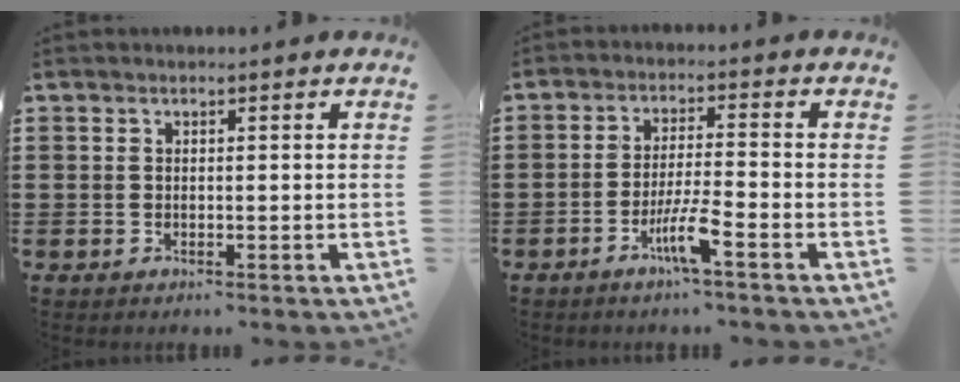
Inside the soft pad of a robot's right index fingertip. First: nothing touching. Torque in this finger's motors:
{"motor_torque": [2.14, 0.00, 0.30, 0.17]}